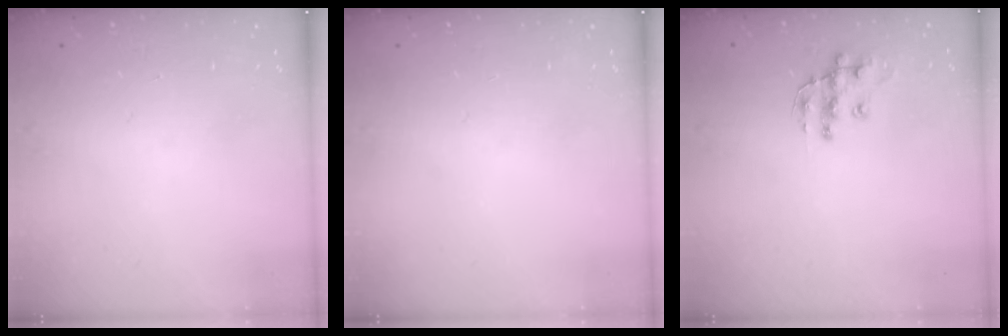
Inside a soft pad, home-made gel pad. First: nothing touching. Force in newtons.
{"total": 0.0}
{"total": 10.8, "press": 10.7, "slide": 0.8}